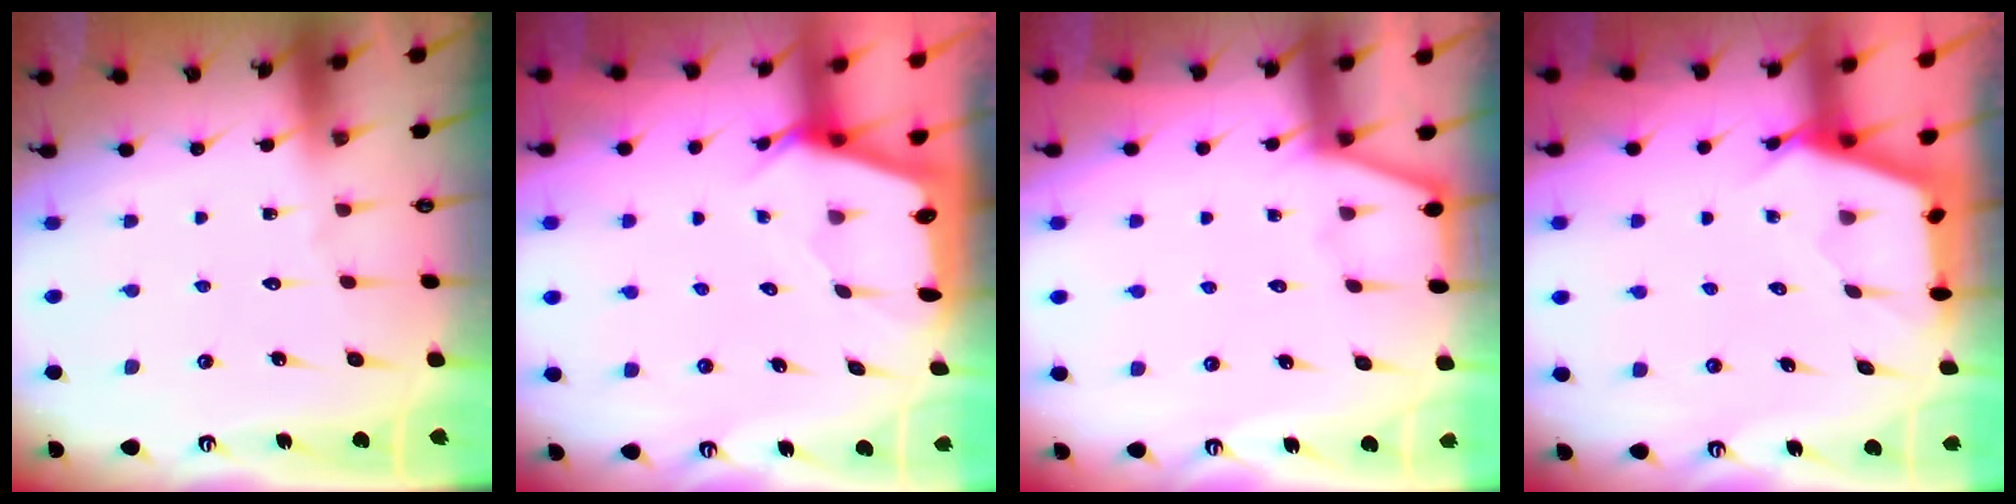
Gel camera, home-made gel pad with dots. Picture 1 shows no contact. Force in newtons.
{"total": 2.5, "press": 2.4, "slide": 0.3}
{"total": 2.3, "press": 2.3, "slide": 0.2}
{"total": 2.7, "press": 2.7, "slide": 0.3}